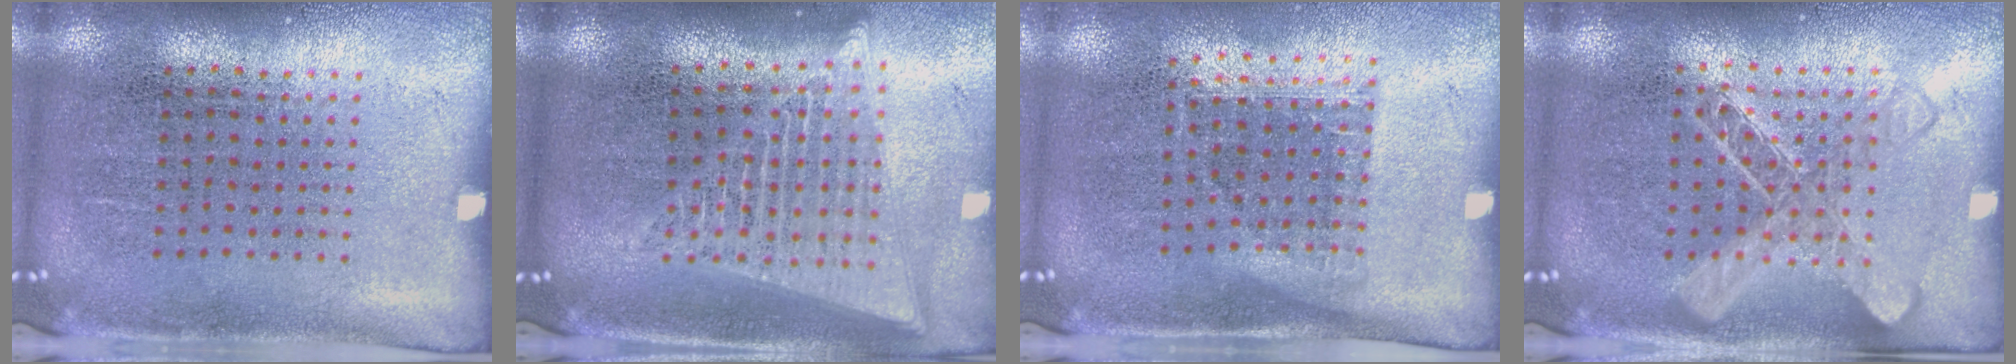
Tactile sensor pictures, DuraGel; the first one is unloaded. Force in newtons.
{"total": 2.0, "press": 1.8, "slide": 1.0}
{"total": 1.1, "press": 0.9, "slide": 0.7}
{"total": 1.6, "press": 1.6, "slide": 0.4}